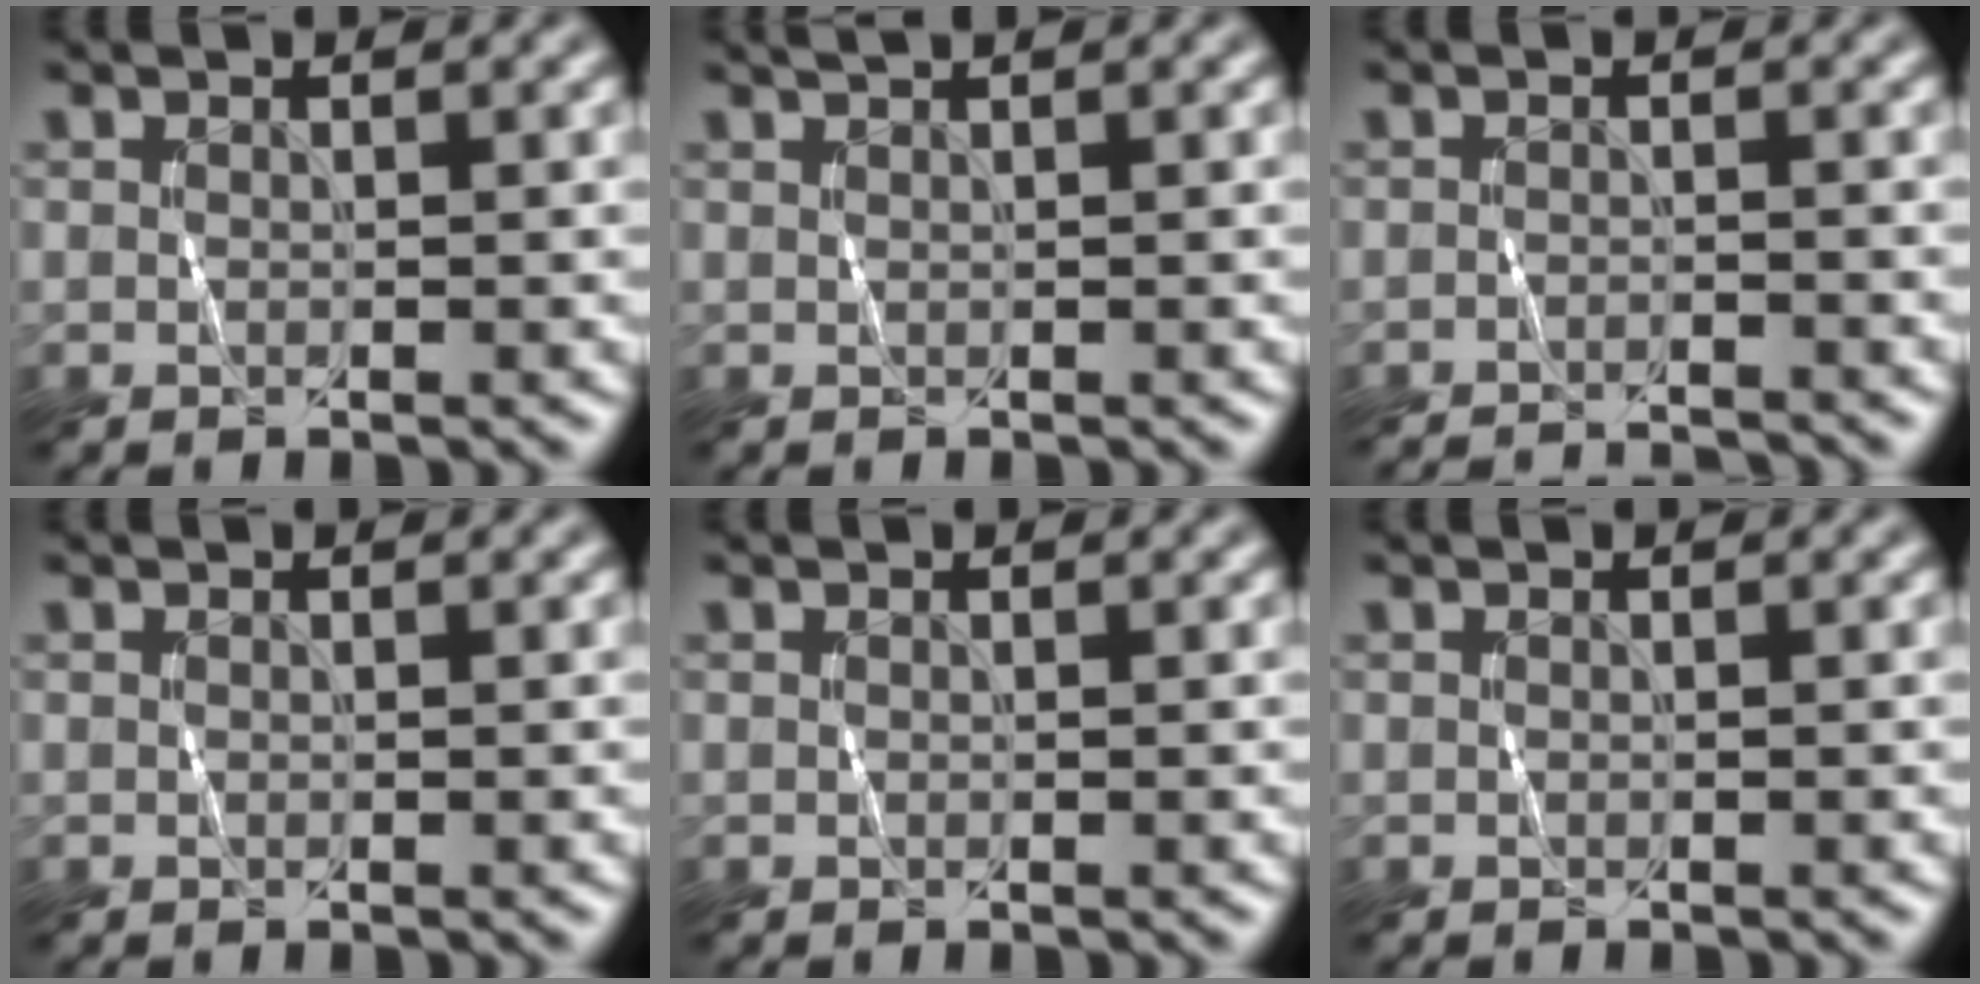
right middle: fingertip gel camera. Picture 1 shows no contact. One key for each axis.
{"total": 0.5, "fx": 0.5, "fy": 0.1, "fz": -0.1, "tx": 0.005, "ty": 0.001, "tz": 0.006}
{"total": 4.9, "fx": -4.6, "fy": 0.9, "fz": 1.2, "tx": -0.004, "ty": 0.008, "tz": -0.059}
{"total": 0.0}
{"total": 0.0}
{"total": 0.0}